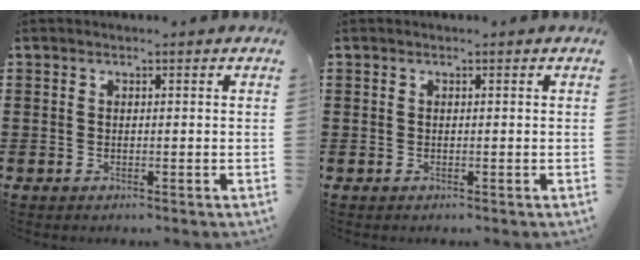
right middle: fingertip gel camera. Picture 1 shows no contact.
{"total": 0.0}